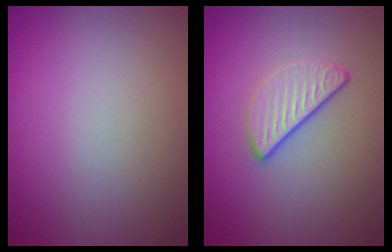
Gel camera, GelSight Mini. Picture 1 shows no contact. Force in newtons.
{"total": 3.0, "press": 2.3, "slide": 1.9}